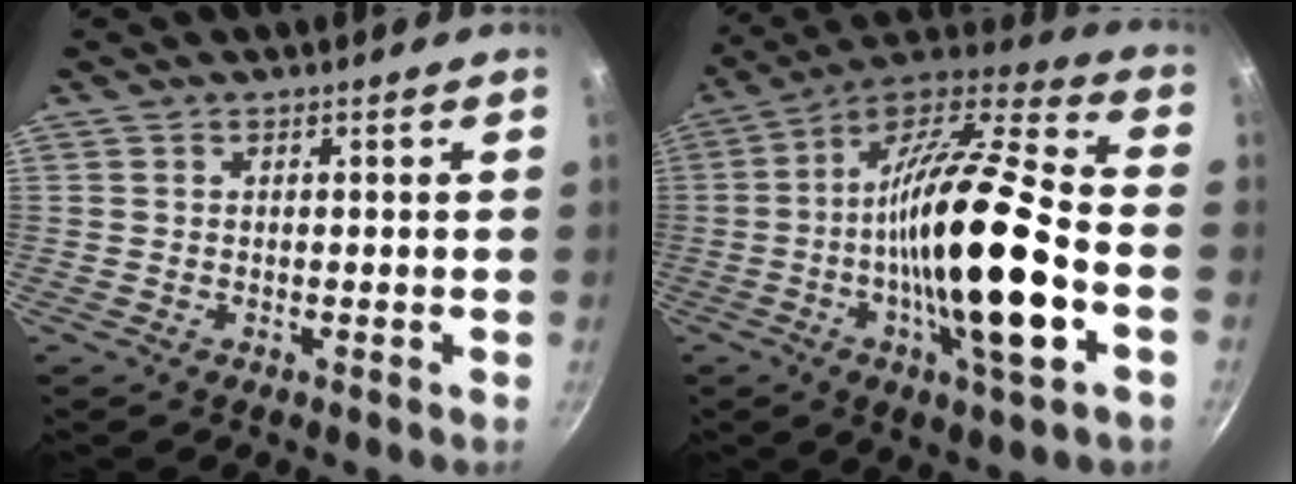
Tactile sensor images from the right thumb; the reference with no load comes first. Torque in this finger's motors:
{"motor_torque": [1.02, 1.28, 2.58, -0.22, 0.88]}